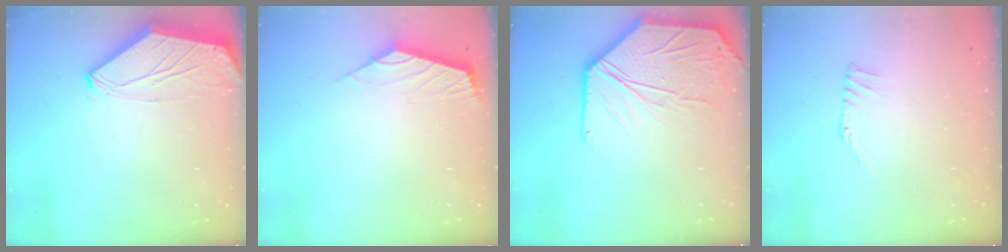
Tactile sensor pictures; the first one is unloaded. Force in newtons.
{"total": 2.5, "press": 2.4, "slide": 0.6}
{"total": 15.2, "press": 15.1, "slide": 1.8}
{"total": 1.1, "press": 1.0, "slide": 0.2}